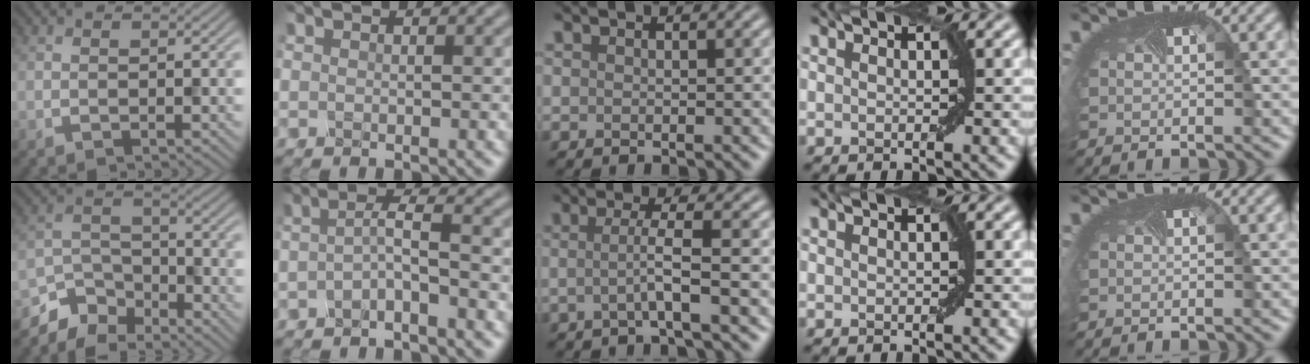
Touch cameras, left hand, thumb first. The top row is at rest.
{"thumb": {"total": 6.5, "force": [-5.4, 3.1, 1.8], "torque": [-0.040, -0.003, -0.118]}, "index": {"total": 2.4, "force": [-1.4, 0.2, 1.9], "torque": [-0.040, 0.003, -0.033]}, "middle": {"total": 2.9, "force": [-0.5, 0.4, 2.9], "torque": [-0.051, -0.005, -0.020]}}